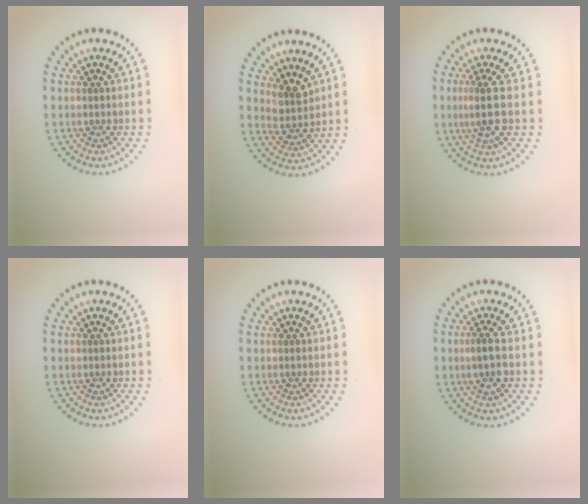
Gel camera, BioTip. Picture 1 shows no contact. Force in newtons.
{"total": 2.5, "press": 1.9, "slide": 1.6}
{"total": 2.9, "press": 2.5, "slide": 1.4}
{"total": 0.0}
{"total": 0.0}
{"total": 2.1, "press": 2.0, "slide": 0.8}